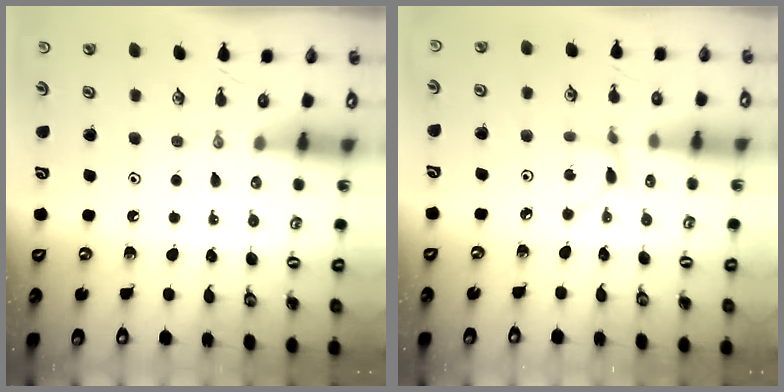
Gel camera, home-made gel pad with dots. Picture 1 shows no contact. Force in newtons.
{"total": 2.9, "press": 2.9, "slide": 0.2}